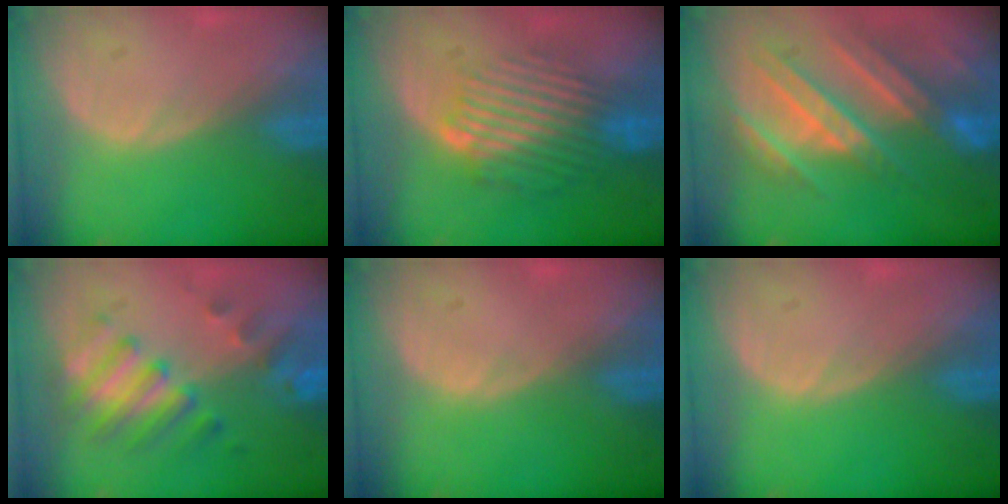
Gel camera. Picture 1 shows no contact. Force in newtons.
{"total": 9.1, "press": 8.1, "slide": 4.3}
{"total": 10.1, "press": 9.6, "slide": 3.3}
{"total": 7.2, "press": 7.0, "slide": 1.4}
{"total": 0.0}
{"total": 0.0}